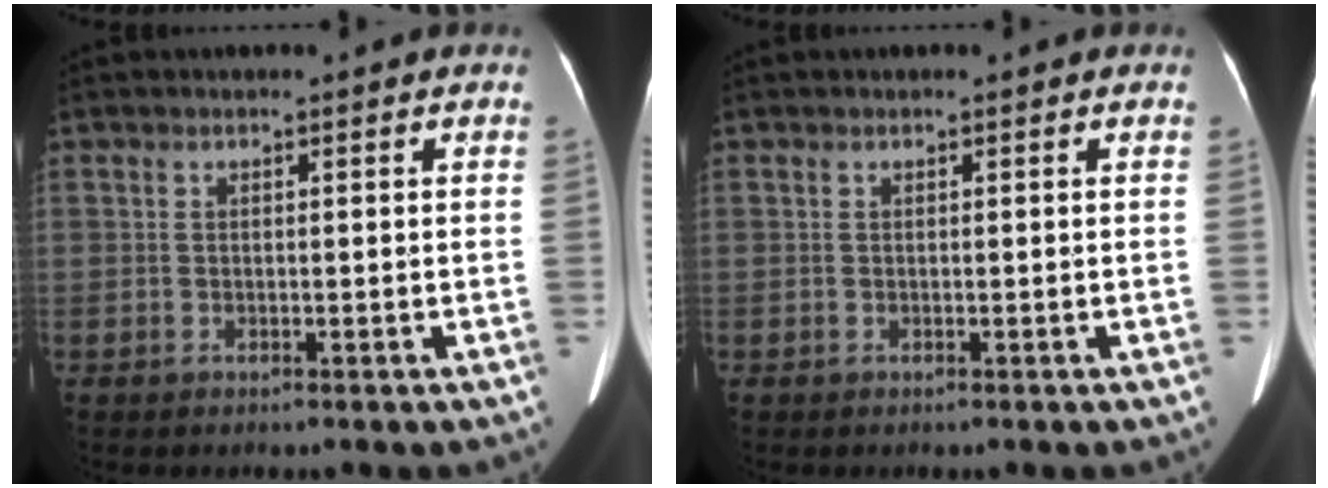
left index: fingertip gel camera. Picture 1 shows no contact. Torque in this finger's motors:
{"motor_torque": [-0.04, -0.01, 0.01, 0.00]}